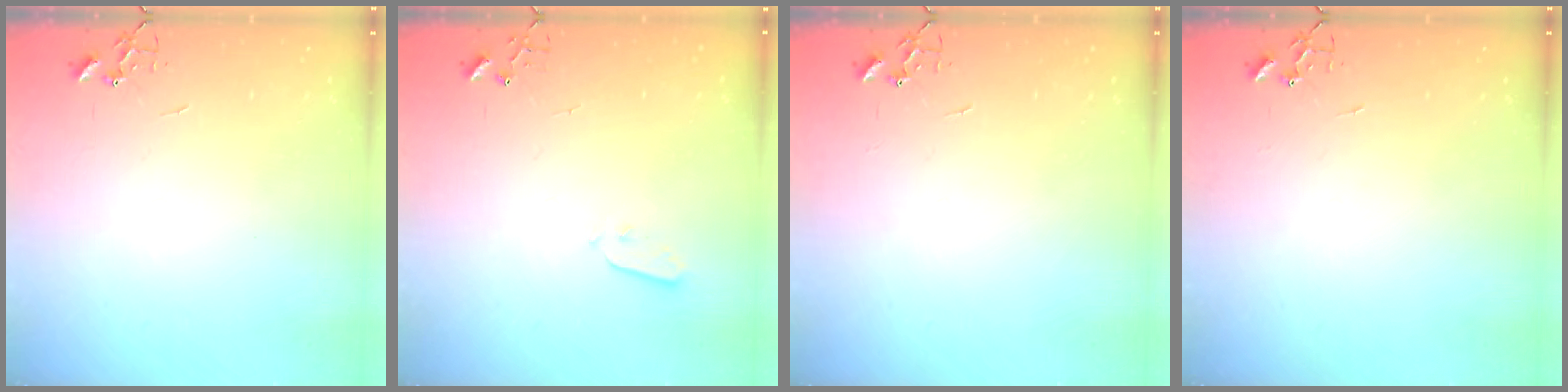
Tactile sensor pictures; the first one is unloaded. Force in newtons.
{"total": 2.5, "press": 2.5, "slide": 0.4}
{"total": 0.0}
{"total": 0.0}